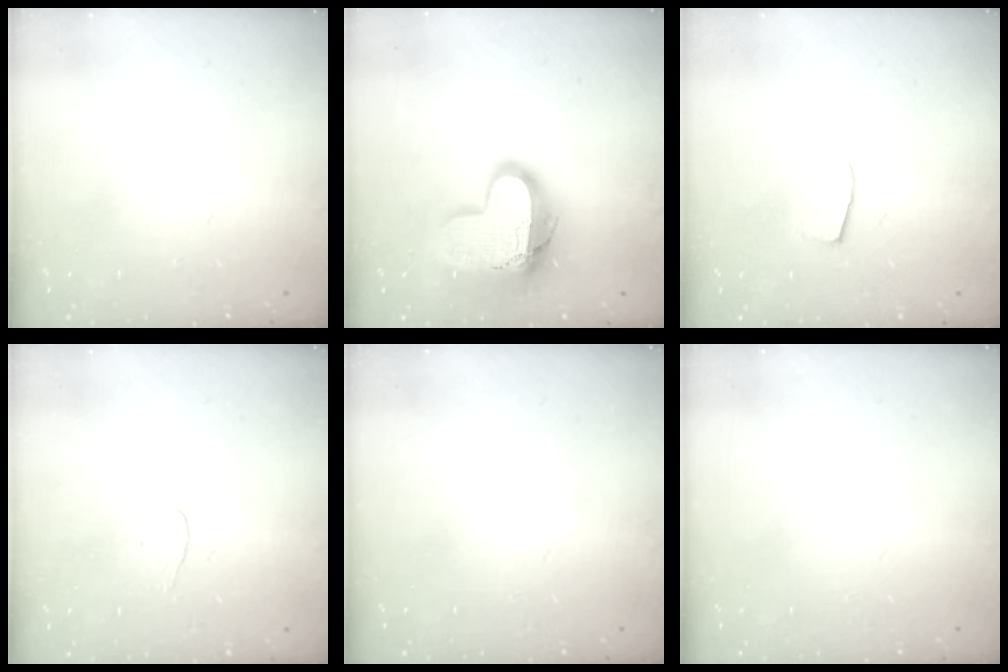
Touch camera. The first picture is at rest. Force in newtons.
{"total": 16.2, "press": 16.1, "slide": 1.3}
{"total": 5.3, "press": 5.2, "slide": 0.4}
{"total": 3.4, "press": 3.4, "slide": 0.3}
{"total": 0.0}
{"total": 0.0}